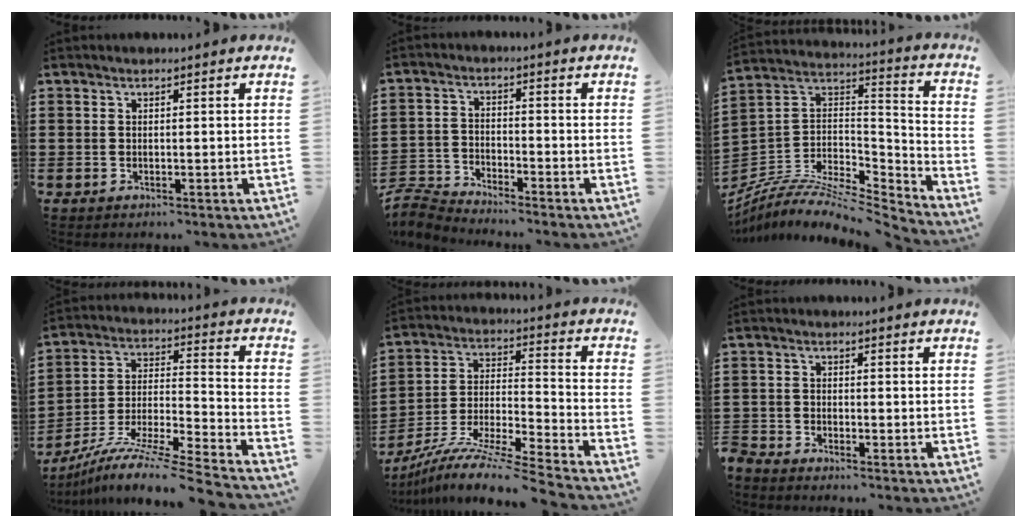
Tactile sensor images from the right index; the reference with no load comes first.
{"total": 4.0, "force": [-4.0, 0.4, 0.0], "torque": [-0.028, -0.006, -0.092]}
{"total": 6.8, "force": [-5.6, 2.4, 2.8], "torque": [-0.062, -0.005, -0.114]}
{"total": 10.2, "force": [-9.0, -0.2, 4.7], "torque": [-0.085, 0.003, -0.184]}
{"total": 10.0, "force": [-9.0, -0.3, 4.3], "torque": [-0.083, -0.002, -0.186]}
{"total": 2.5, "force": [-2.4, 0.3, -0.2], "torque": [-0.010, -0.002, -0.056]}